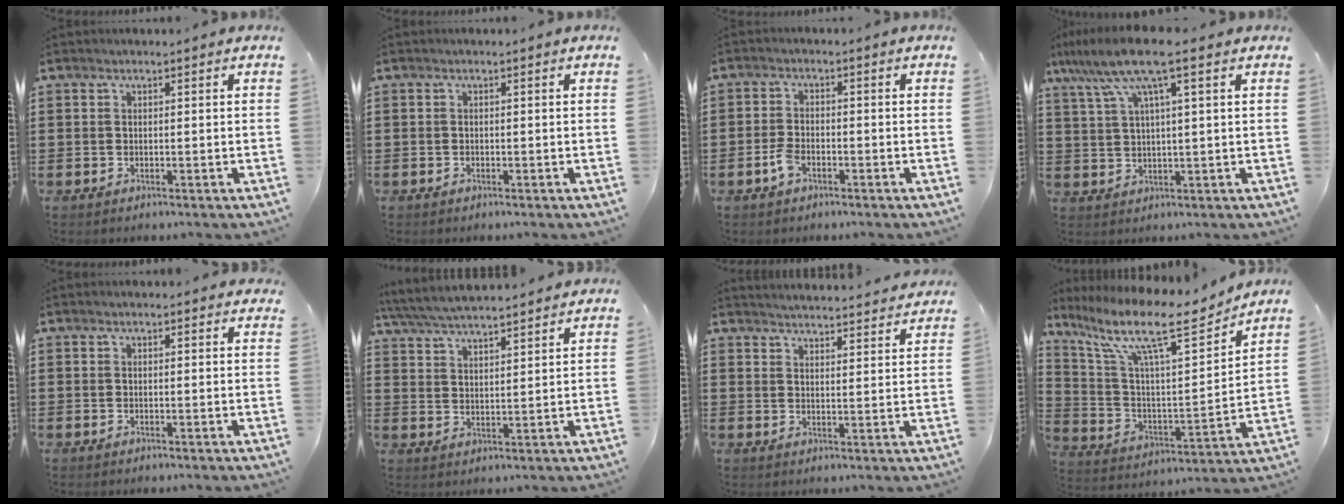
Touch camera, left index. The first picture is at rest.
{"total": 0.0}
{"total": 3.0, "force": [-1.5, 1.5, 2.2], "torque": [-0.061, -0.005, -0.033]}
{"total": 8.5, "force": [4.6, 0.7, 7.2], "torque": [-0.157, -0.008, 0.076]}
{"total": 1.1, "force": [1.0, 0.1, 0.4], "torque": [-0.010, 0.001, 0.020]}
{"total": 5.2, "force": [5.0, 0.4, 1.5], "torque": [-0.050, -0.023, 0.087]}
{"total": 3.9, "force": [3.8, -0.7, 0.1], "torque": [-0.016, -0.027, 0.066]}
{"total": 13.7, "force": [9.8, 2.8, 9.2], "torque": [-0.196, -0.054, 0.155]}